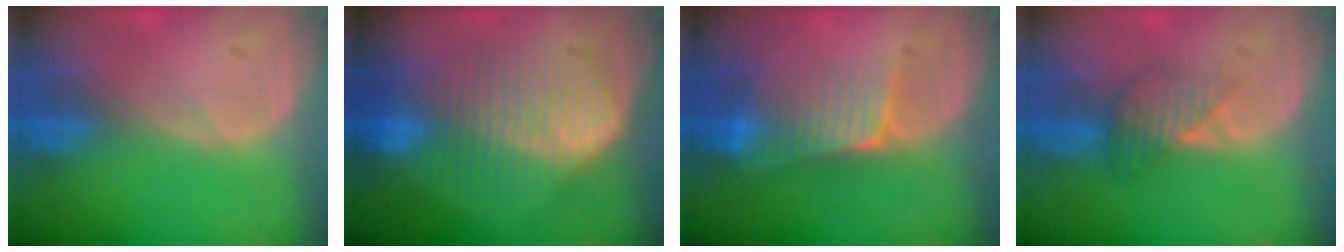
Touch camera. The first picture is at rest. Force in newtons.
{"total": 9.5, "press": 9.5, "slide": 0.3}
{"total": 6.3, "press": 5.5, "slide": 3.1}
{"total": 3.1, "press": 3.1, "slide": 0.5}